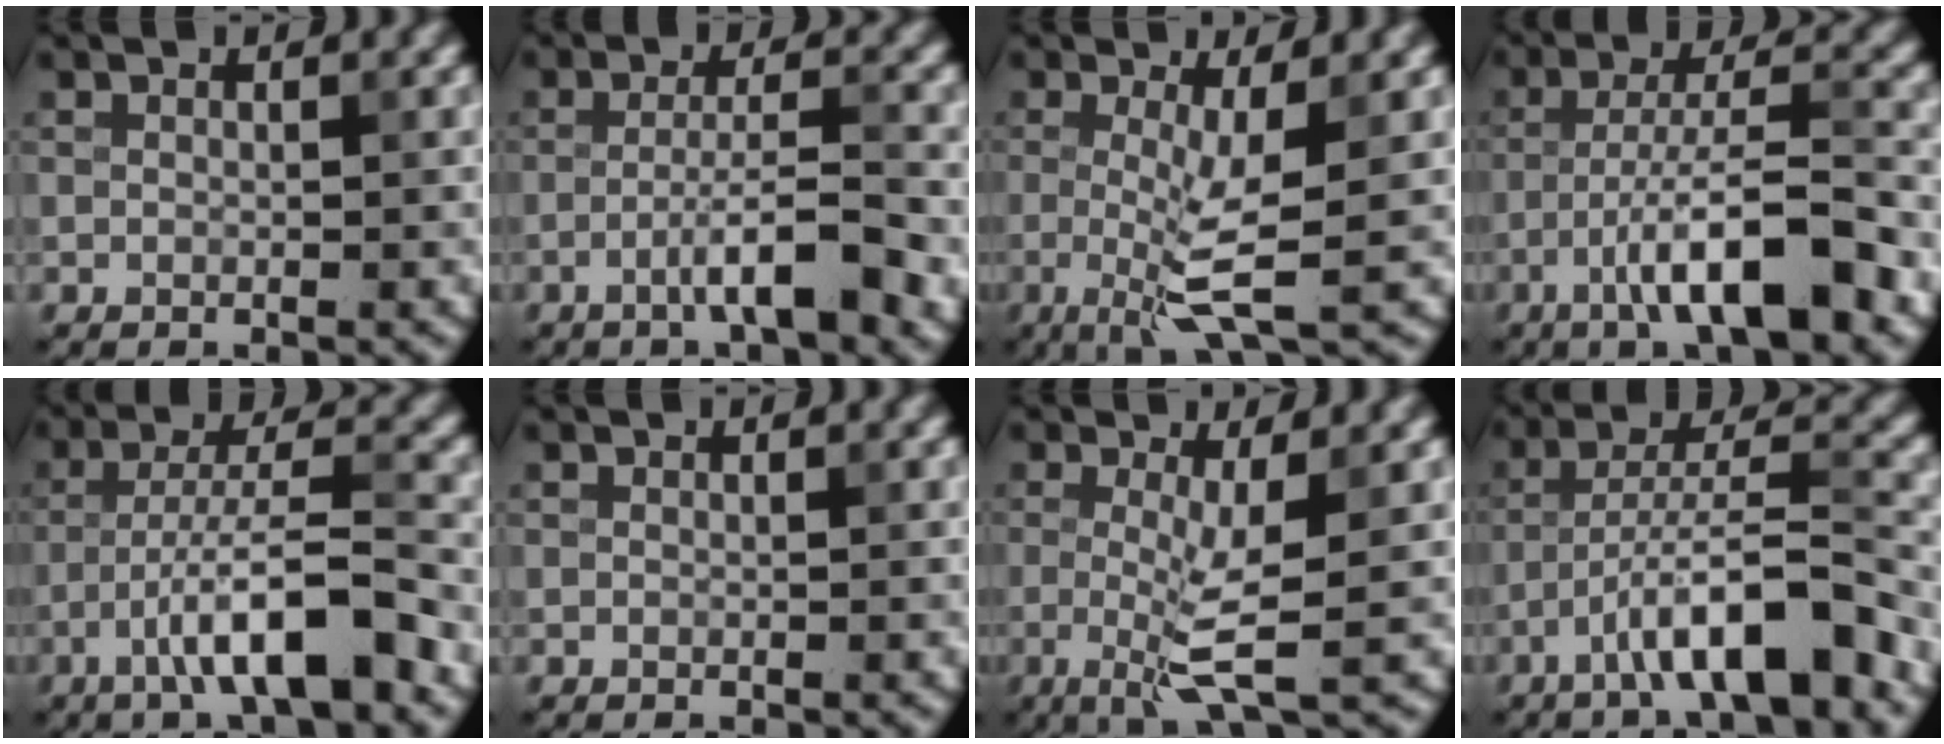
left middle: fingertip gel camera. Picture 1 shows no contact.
{"total": 5.0, "force": [-2.1, 0.7, 4.4], "torque": [-0.074, 0.009, -0.038]}
{"total": 4.9, "force": [-0.5, 0.9, 4.8], "torque": [-0.092, -0.012, -0.012]}
{"total": 8.6, "force": [-4.1, 1.7, 7.3], "torque": [-0.117, 0.015, -0.071]}
{"total": 7.5, "force": [-3.6, 1.3, 6.5], "torque": [-0.109, 0.015, -0.064]}
{"total": 0.0}
{"total": 4.4, "force": [-0.4, 0.7, 4.3], "torque": [-0.087, -0.013, -0.011]}
{"total": 7.9, "force": [-4.4, 1.4, 6.4], "torque": [-0.106, 0.021, -0.072]}